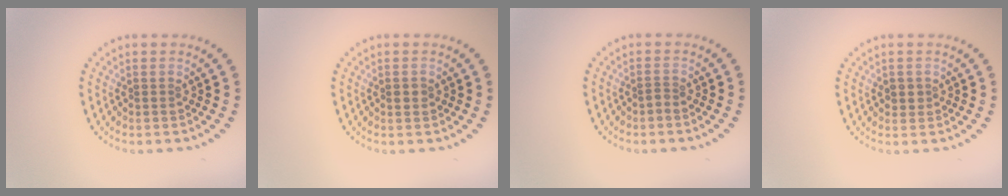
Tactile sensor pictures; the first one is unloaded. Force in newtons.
{"total": 1.3, "press": 1.3, "slide": 0.1}
{"total": 0.6, "press": 0.3, "slide": 0.5}
{"total": 1.3, "press": 1.3, "slide": 0.4}